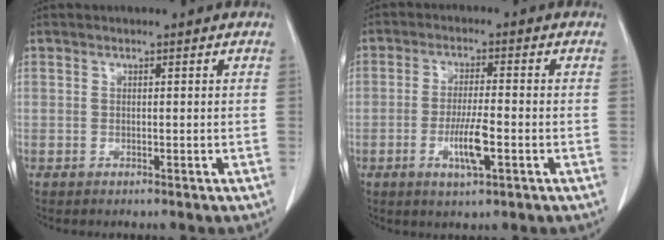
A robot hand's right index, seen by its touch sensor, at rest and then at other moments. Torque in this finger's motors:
{"motor_torque": [1.58, -0.50, 0.84, 0.21]}